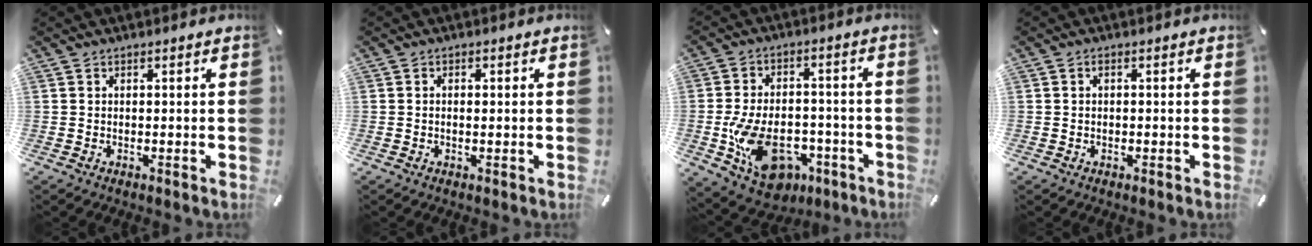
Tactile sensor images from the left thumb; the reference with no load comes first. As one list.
[{"total": 0.9, "force": [-0.1, 0.4, 0.7], "torque": [-0.013, 0.002, -0.003]}, {"total": 14.3, "force": [-5.0, 9.5, 9.4], "torque": [-0.172, 0.034, -0.077]}, {"total": 0.9, "force": [0.0, 0.6, 0.7], "torque": [-0.015, 0.004, -0.002]}]